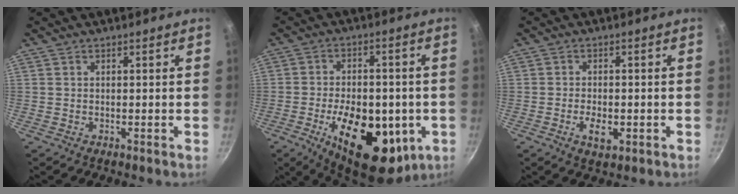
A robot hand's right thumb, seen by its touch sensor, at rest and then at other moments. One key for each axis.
{"total": 20.9, "fx": -5.7, "fy": 11.6, "fz": 16.4, "tx": -0.224, "ty": 0.008, "tz": -0.071}
{"total": 4.3, "fx": -1.4, "fy": 2.3, "fz": 3.4, "tx": -0.059, "ty": 0.006, "tz": -0.021}